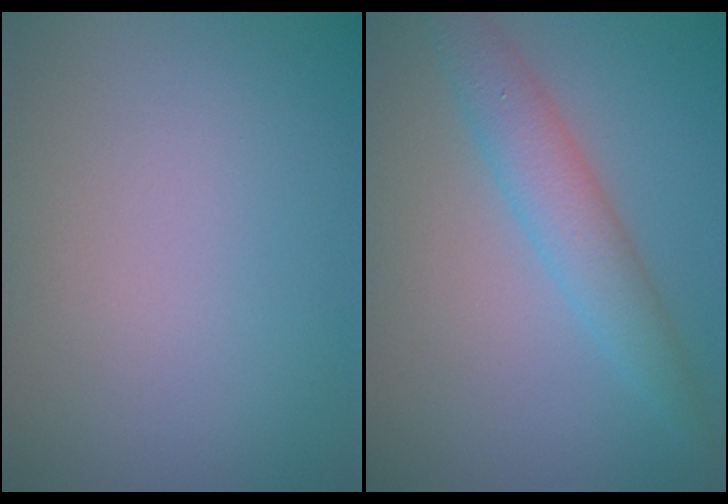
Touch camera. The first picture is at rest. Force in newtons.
{"total": 3.6, "press": 3.6, "slide": 0.1}